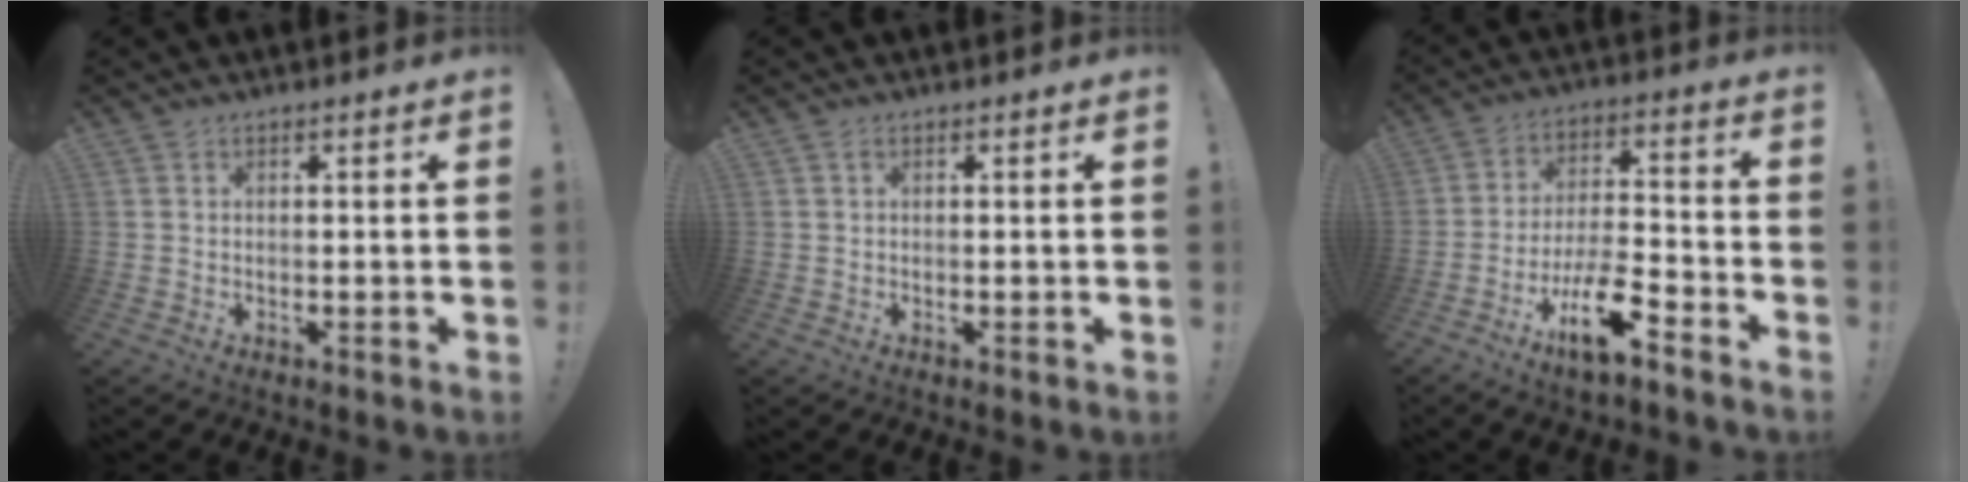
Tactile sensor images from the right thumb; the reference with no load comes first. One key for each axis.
{"total": 0.5, "fx": 0.1, "fy": 0.3, "fz": 0.4, "tx": -0.001, "ty": -0.003, "tz": 0.001}
{"total": 14.3, "fx": -8.7, "fy": 4.4, "fz": 10.5, "tx": -0.181, "ty": 0.060, "tz": -0.139}